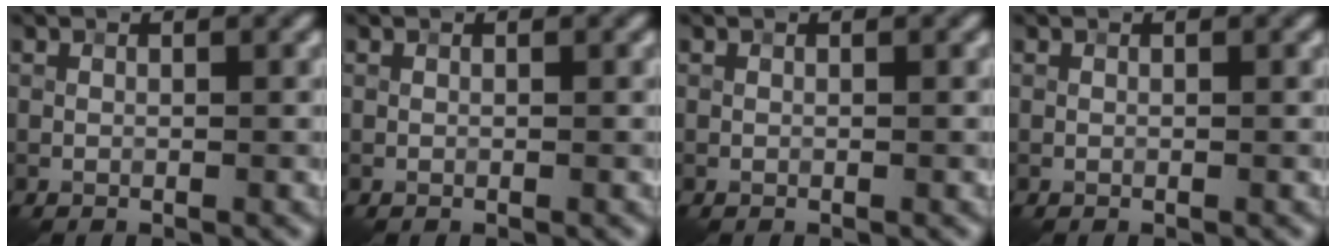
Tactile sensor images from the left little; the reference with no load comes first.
{"total": 0.0}
{"total": 0.0}
{"total": 0.0}